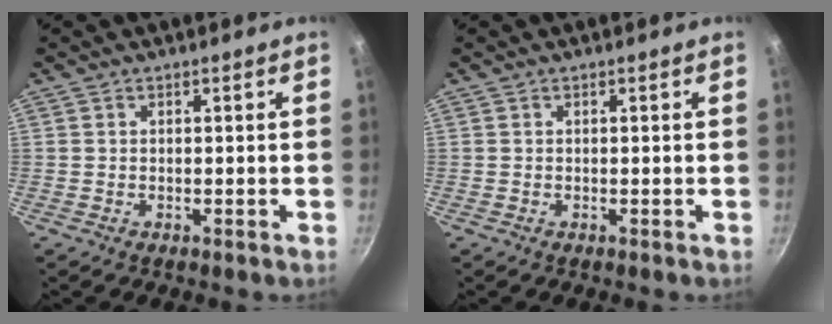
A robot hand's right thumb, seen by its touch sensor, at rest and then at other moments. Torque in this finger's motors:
{"motor_torque": [0.11, 0.12, -0.03, 0.04, 0.03]}